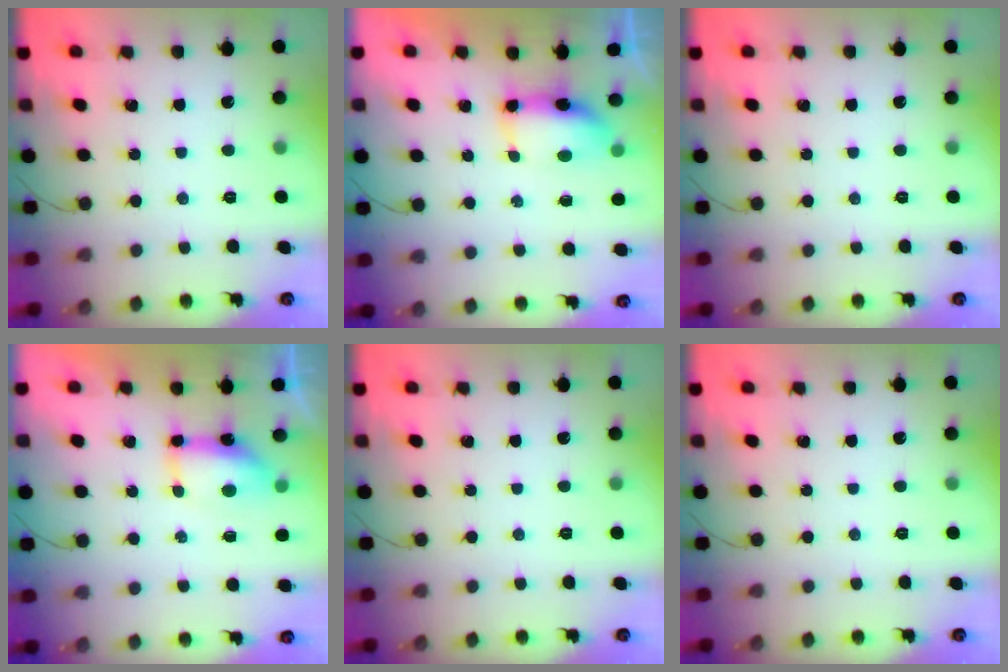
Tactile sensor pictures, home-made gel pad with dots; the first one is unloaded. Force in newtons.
{"total": 6.9, "press": 6.8, "slide": 0.7}
{"total": 0.0}
{"total": 7.5, "press": 7.5, "slide": 0.6}
{"total": 0.0}
{"total": 0.0}